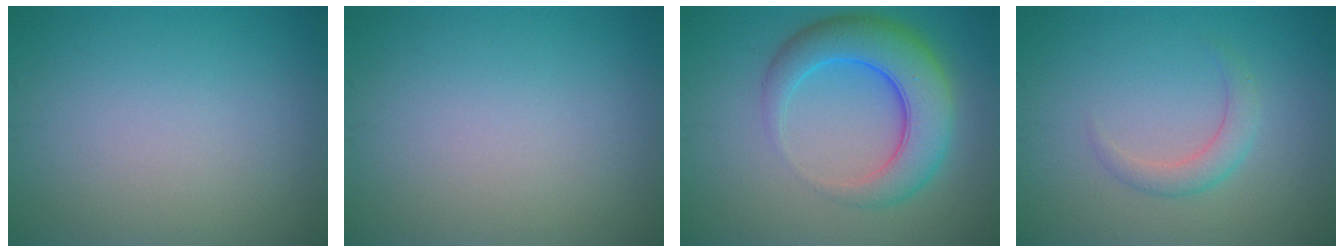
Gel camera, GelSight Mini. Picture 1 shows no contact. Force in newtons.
{"total": 0.0}
{"total": 7.3, "press": 7.3, "slide": 0.1}
{"total": 2.0, "press": 2.0, "slide": 0.2}